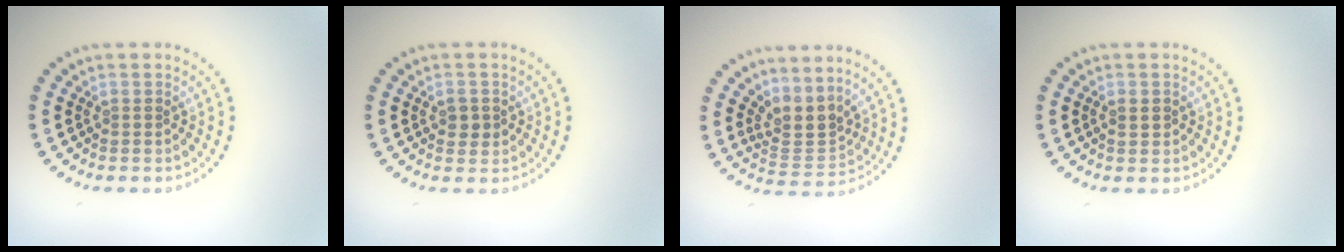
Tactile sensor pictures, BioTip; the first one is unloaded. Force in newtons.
{"total": 1.5, "press": 1.5, "slide": 0.1}
{"total": 2.9, "press": 2.1, "slide": 2.1}
{"total": 0.8, "press": 0.8, "slide": 0.2}